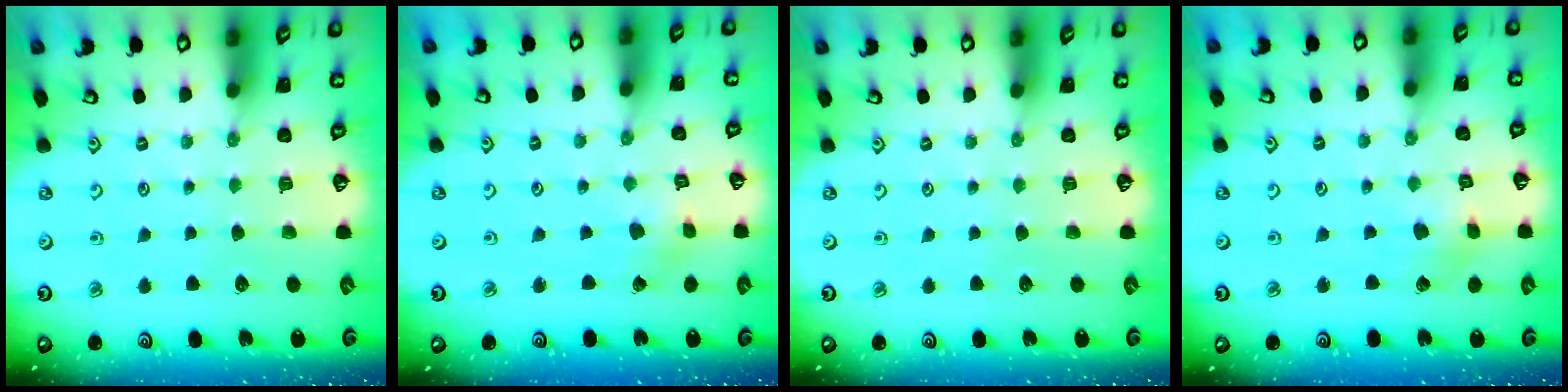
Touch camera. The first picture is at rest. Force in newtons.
{"total": 2.0, "press": 2.0, "slide": 0.1}
{"total": 0.0}
{"total": 3.0, "press": 2.9, "slide": 0.5}